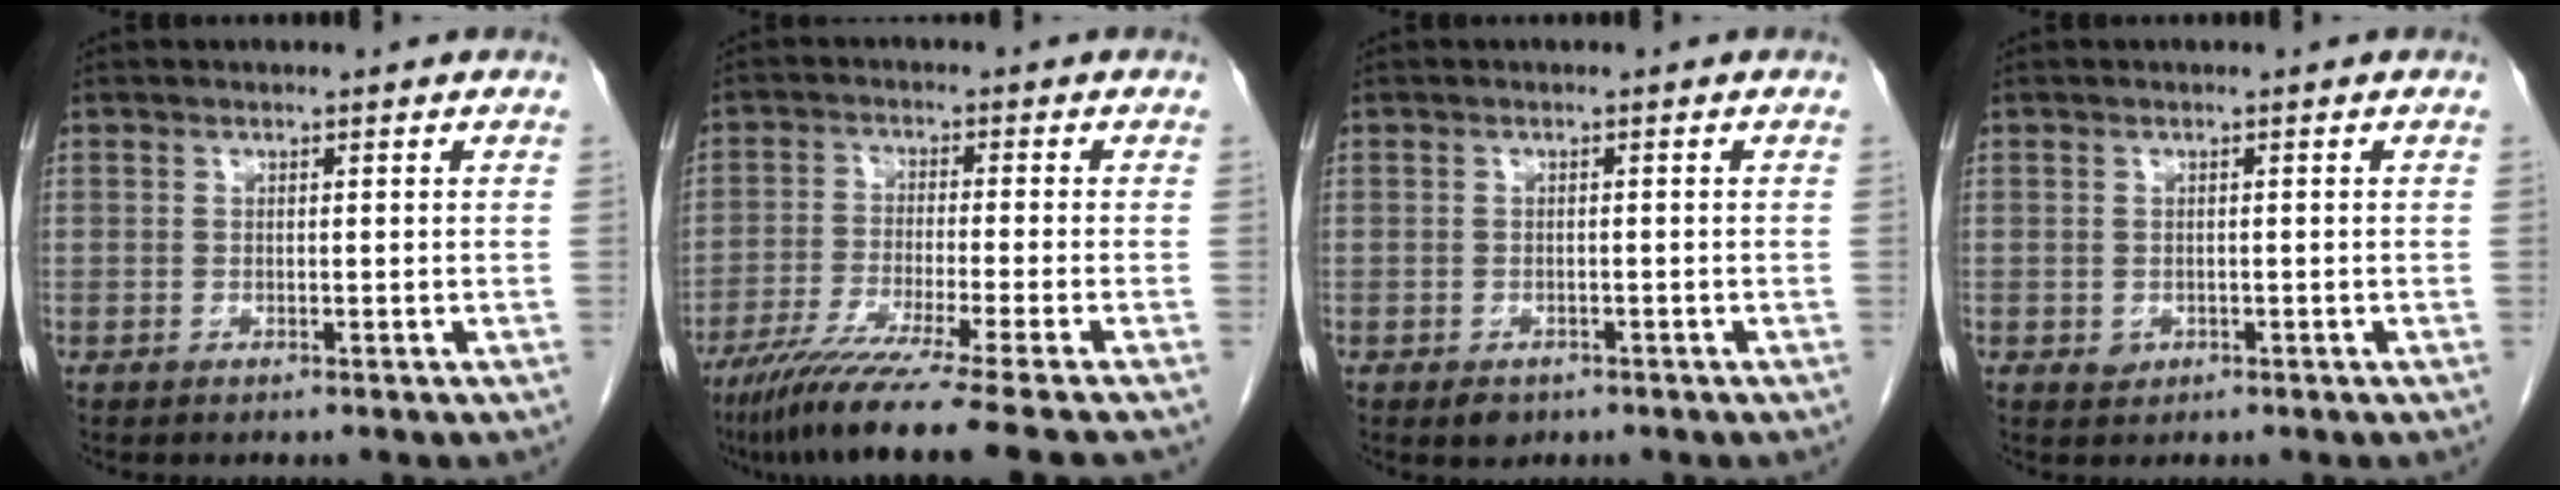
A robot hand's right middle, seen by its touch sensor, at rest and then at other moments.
{"total": 14.2, "force": [-11.4, -2.6, 8.2], "torque": [-0.123, -0.056, -0.180]}
{"total": 1.7, "force": [-1.0, 1.2, 0.7], "torque": [-0.011, 0.001, -0.006]}
{"total": 1.1, "force": [-0.3, 1.0, 0.4], "torque": [-0.007, 0.002, 0.000]}